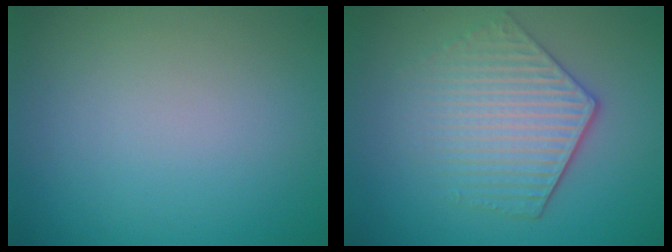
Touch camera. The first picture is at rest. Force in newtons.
{"total": 4.6, "press": 3.8, "slide": 2.6}